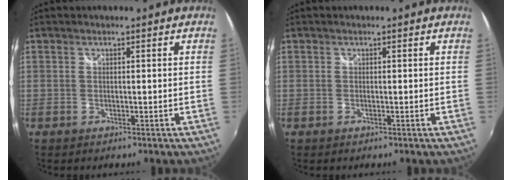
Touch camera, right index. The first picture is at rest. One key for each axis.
{"total": 0.0}